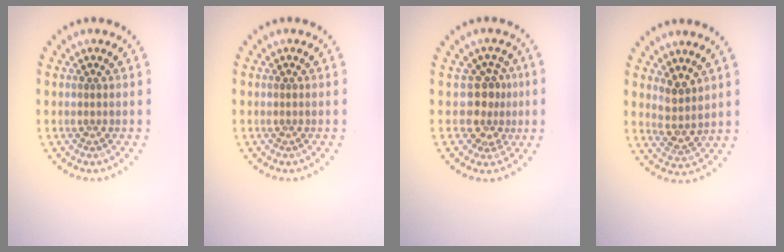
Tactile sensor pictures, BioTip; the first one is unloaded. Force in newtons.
{"total": 0.0}
{"total": 2.9, "press": 2.3, "slide": 1.6}
{"total": 2.3, "press": 1.9, "slide": 1.3}